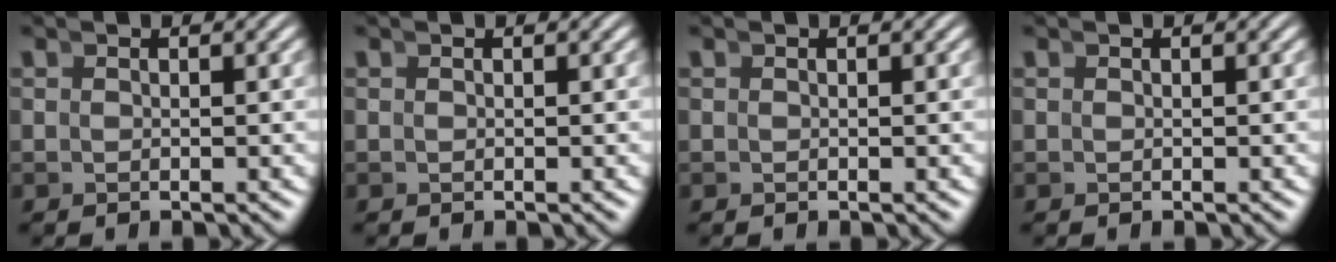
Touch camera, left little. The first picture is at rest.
{"total": 0.0}
{"total": 0.0}
{"total": 0.0}